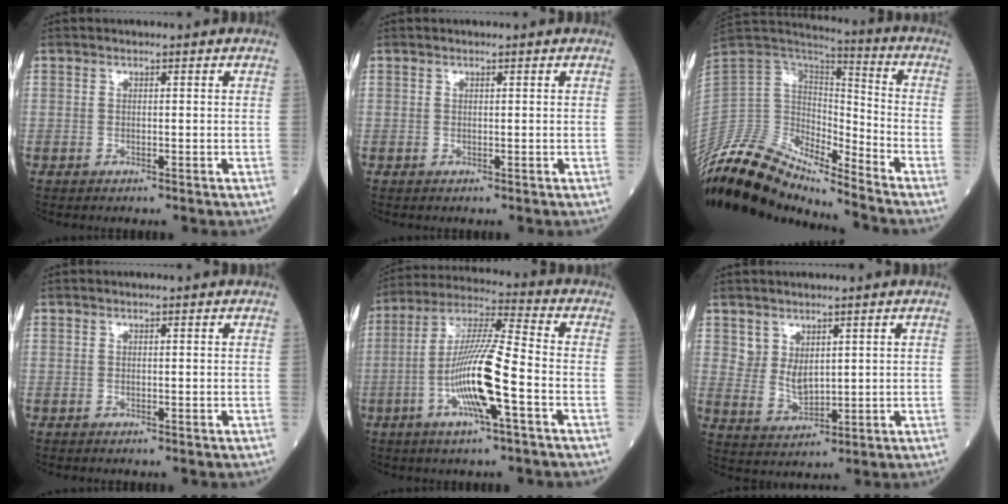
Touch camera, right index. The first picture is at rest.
{"total": 0.0}
{"total": 15.4, "force": [-14.7, 2.7, 4.0], "torque": [-0.082, 0.069, -0.278]}
{"total": 0.0}
{"total": 13.3, "force": [-4.0, 0.7, 12.7], "torque": [-0.245, 0.000, -0.080]}
{"total": 4.0, "force": [1.9, 2.8, 2.2], "torque": [-0.043, -0.003, 0.049]}